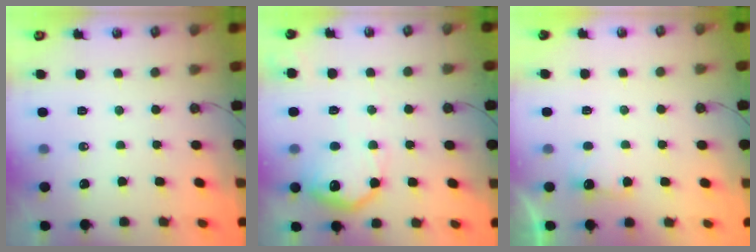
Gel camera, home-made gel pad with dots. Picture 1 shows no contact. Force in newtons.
{"total": 14.8, "press": 14.8, "slide": 0.7}
{"total": 3.2, "press": 3.0, "slide": 1.0}